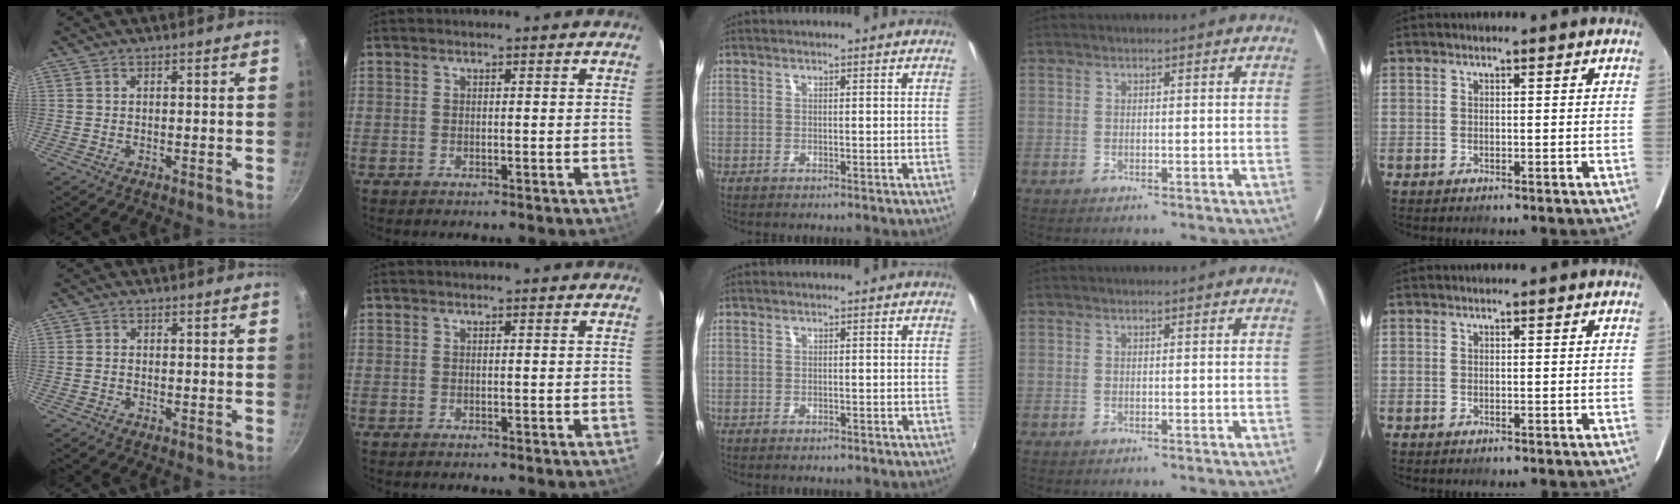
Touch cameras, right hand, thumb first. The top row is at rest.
{"thumb": {"total": 0.7, "force": [-0.3, 0.5, 0.3], "torque": [-0.006, 0.003, -0.008]}, "middle": {"total": 0.8, "force": [-0.6, 0.5, 0.3], "torque": [-0.005, -0.002, -0.010]}}